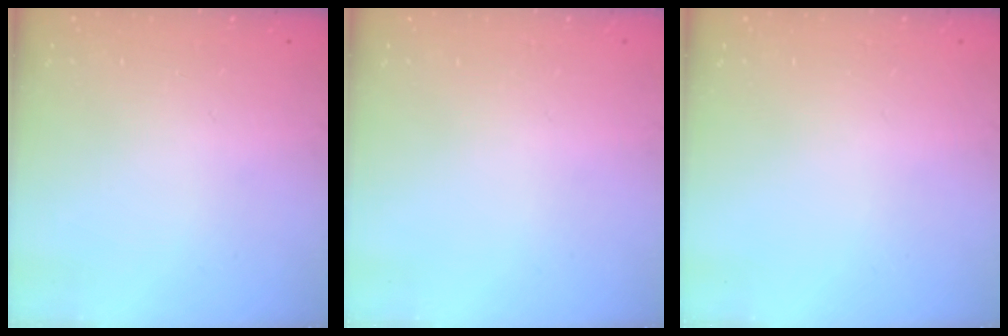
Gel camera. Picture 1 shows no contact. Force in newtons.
{"total": 0.0}
{"total": 0.0}